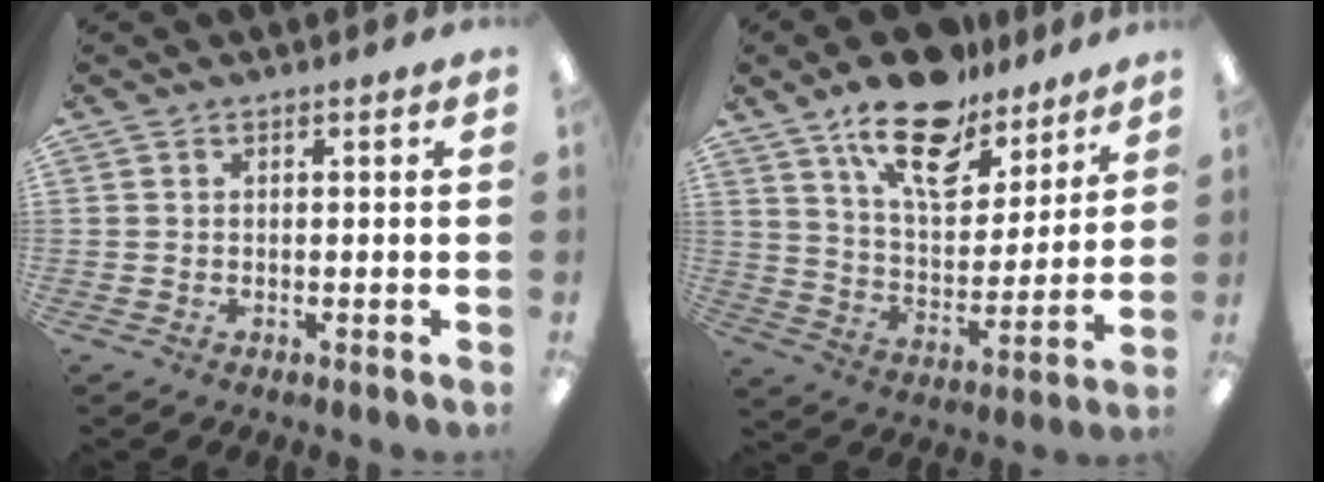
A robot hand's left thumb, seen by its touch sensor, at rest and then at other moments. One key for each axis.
{"total": 18.0, "fx": 12.9, "fy": 8.3, "fz": 9.4, "tx": -0.151, "ty": -0.073, "tz": 0.224}